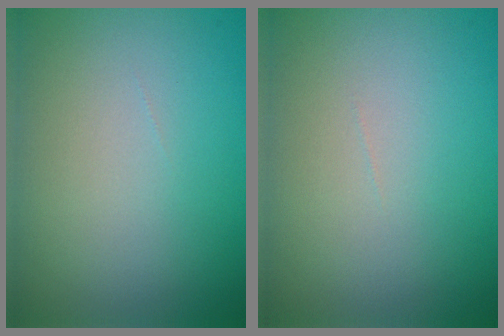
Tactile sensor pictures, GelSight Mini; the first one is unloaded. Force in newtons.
{"total": 0.0}